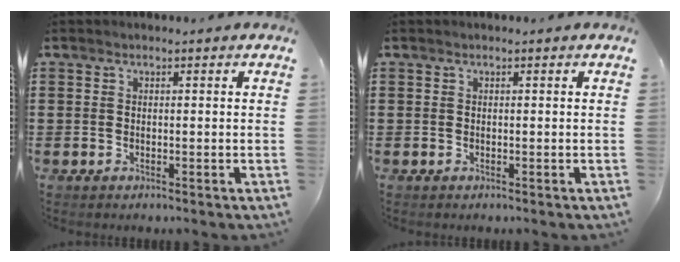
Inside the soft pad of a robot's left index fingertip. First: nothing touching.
{"total": 0.0}